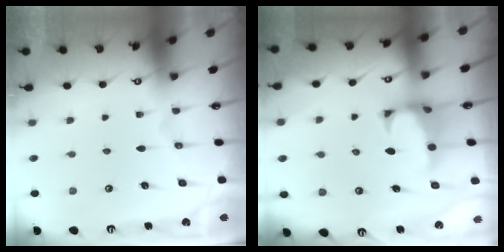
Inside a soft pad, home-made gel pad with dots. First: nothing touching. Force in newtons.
{"total": 1.0, "press": 0.2, "slide": 1.0}